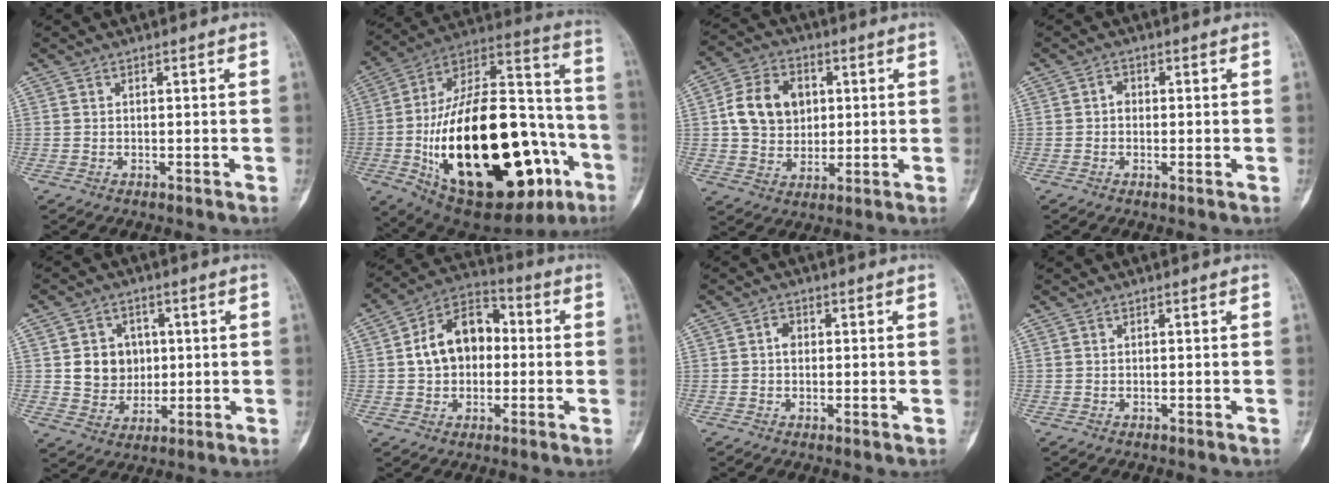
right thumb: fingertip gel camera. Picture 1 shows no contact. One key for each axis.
{"total": 41.7, "fx": -11.3, "fy": 19.1, "fz": 35.3, "tx": -0.570, "ty": 0.025, "tz": -0.158}
{"total": 12.1, "fx": 2.0, "fy": 9.5, "fz": 7.1, "tx": -0.094, "ty": 0.002, "tz": 0.034}
{"total": 2.0, "fx": 0.0, "fy": 1.4, "fz": 1.5, "tx": -0.010, "ty": 0.003, "tz": -0.008}
{"total": 10.1, "fx": 1.4, "fy": 9.1, "fz": 4.2, "tx": -0.017, "ty": 0.001, "tz": 0.032}
{"total": 13.1, "fx": 0.6, "fy": 9.5, "fz": 9.0, "tx": -0.119, "ty": 0.032, "tz": 0.001}
{"total": 2.4, "fx": 0.2, "fy": 1.7, "fz": 1.6, "tx": -0.013, "ty": 0.002, "tz": -0.001}
{"total": 0.0}